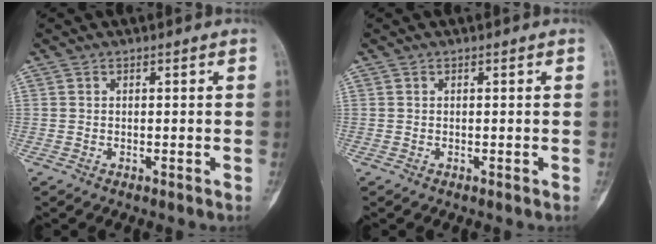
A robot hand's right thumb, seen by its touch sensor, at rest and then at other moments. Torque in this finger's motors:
{"motor_torque": [0.03, 0.03, 0.00, 0.00, 0.00]}